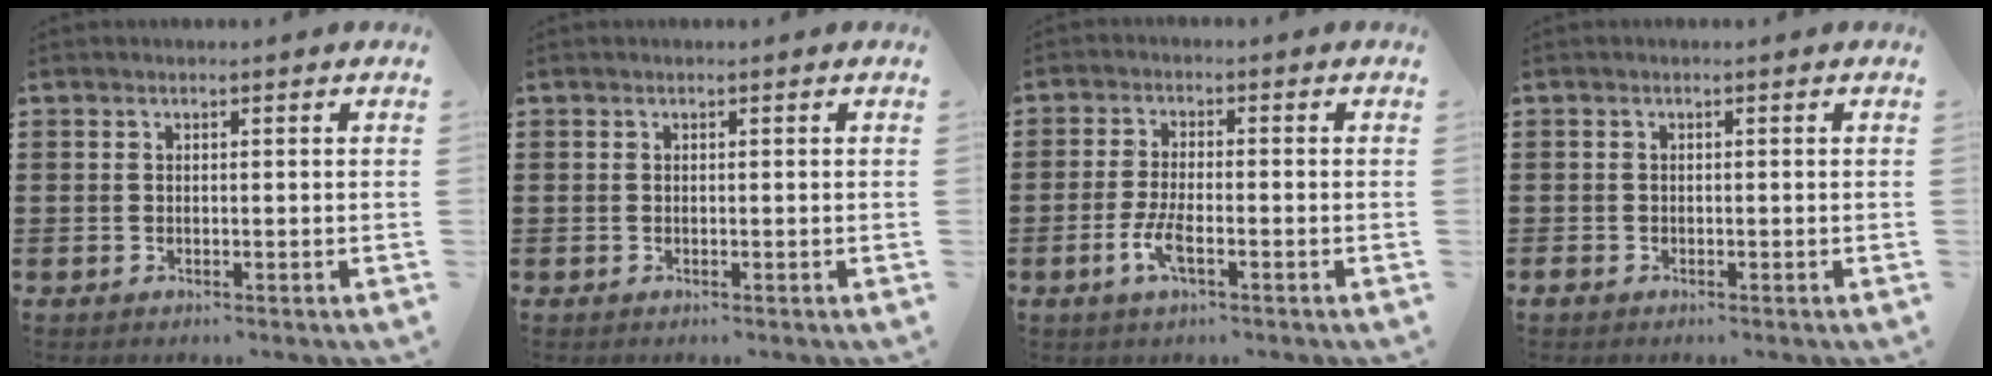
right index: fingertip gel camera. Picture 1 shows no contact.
{"total": 0.0}
{"total": 4.3, "force": [-1.8, 1.1, 3.8], "torque": [-0.082, -0.004, -0.038]}
{"total": 0.7, "force": [-0.5, 0.5, 0.2], "torque": [-0.005, -0.002, -0.011]}